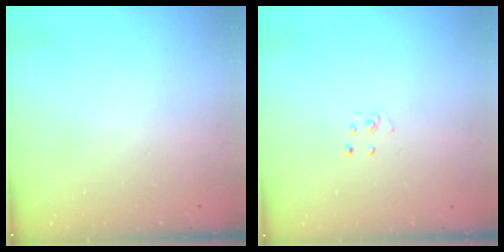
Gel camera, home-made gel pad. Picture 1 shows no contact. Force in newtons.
{"total": 2.3, "press": 2.3, "slide": 0.2}